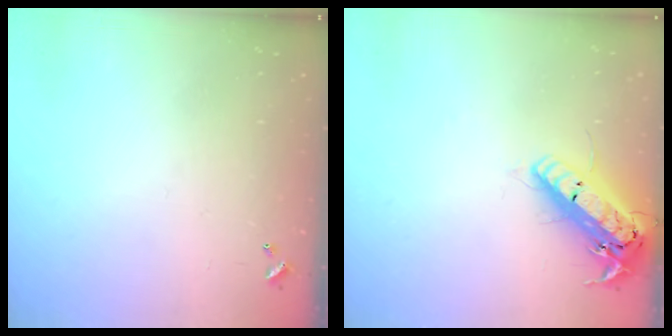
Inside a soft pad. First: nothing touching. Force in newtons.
{"total": 18.4, "press": 18.1, "slide": 3.2}